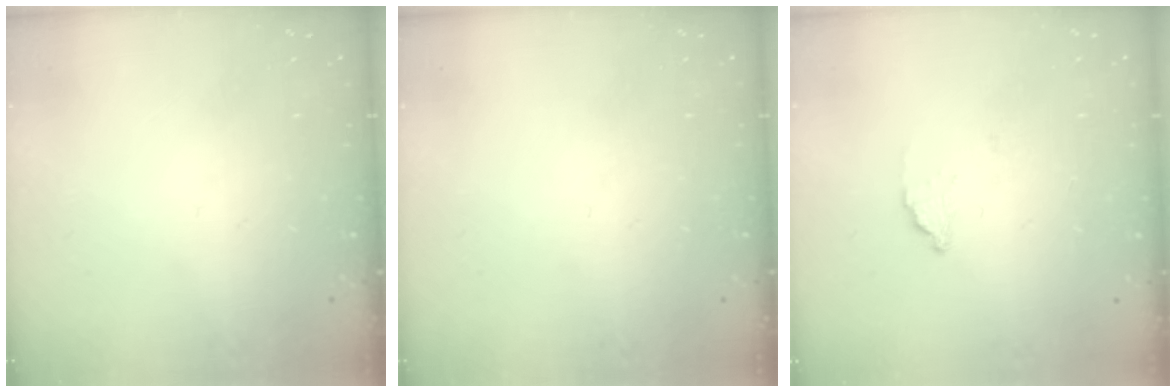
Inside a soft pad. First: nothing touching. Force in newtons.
{"total": 0.0}
{"total": 1.9, "press": 1.9, "slide": 0.1}